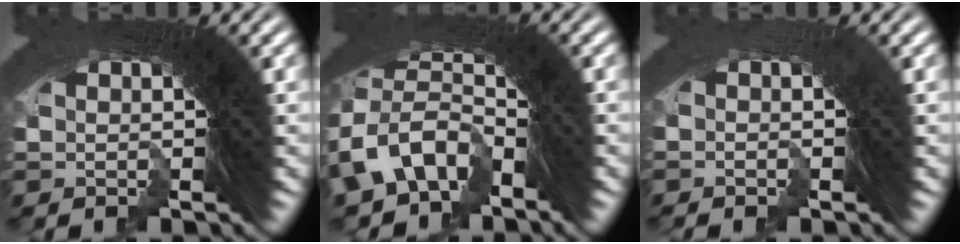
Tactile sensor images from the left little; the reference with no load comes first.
{"total": 7.5, "force": [-3.3, 6.3, 2.4], "torque": [-0.081, -0.033, -0.058]}
{"total": 2.9, "force": [-1.8, -1.3, -1.8], "torque": [0.029, -0.007, -0.025]}